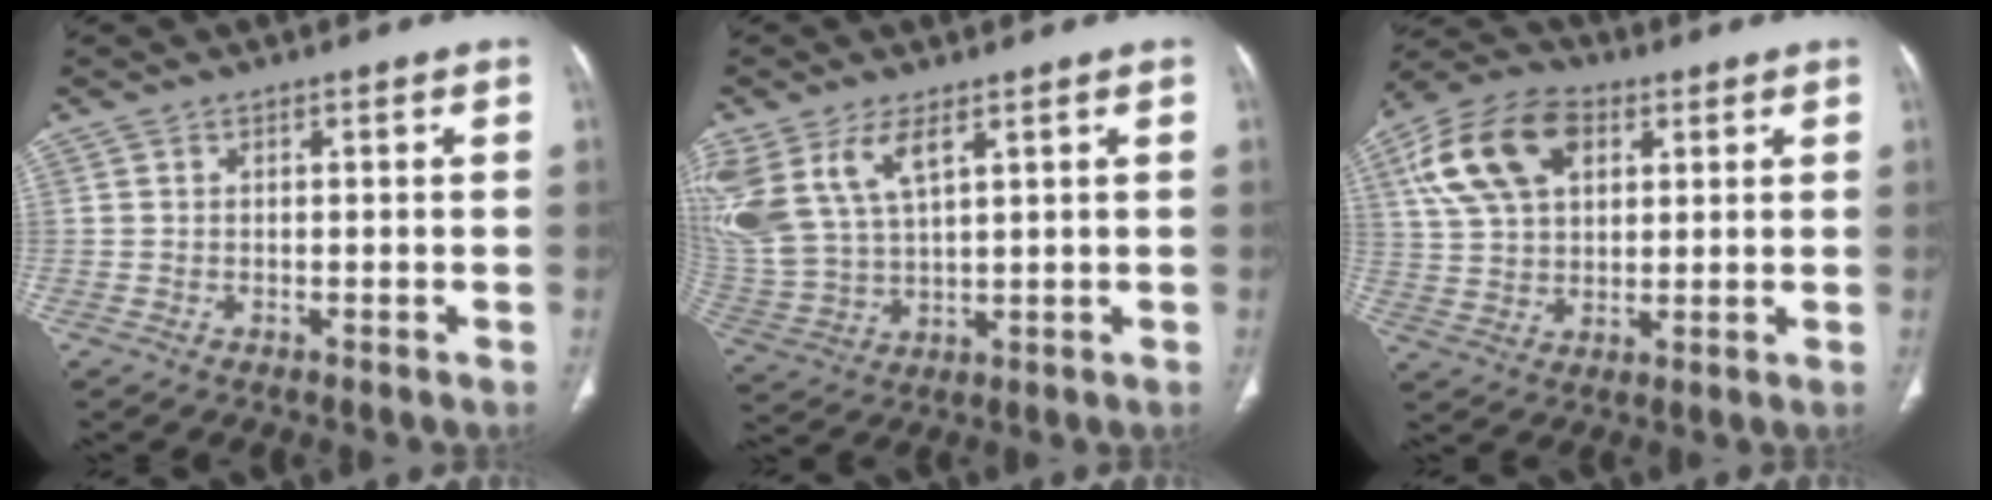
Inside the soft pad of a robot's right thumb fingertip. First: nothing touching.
{"total": 14.4, "force": [6.8, 7.2, 10.4], "torque": [-0.238, -0.017, 0.149]}
{"total": 16.0, "force": [6.0, 10.0, 10.9], "torque": [-0.196, 0.006, 0.109]}